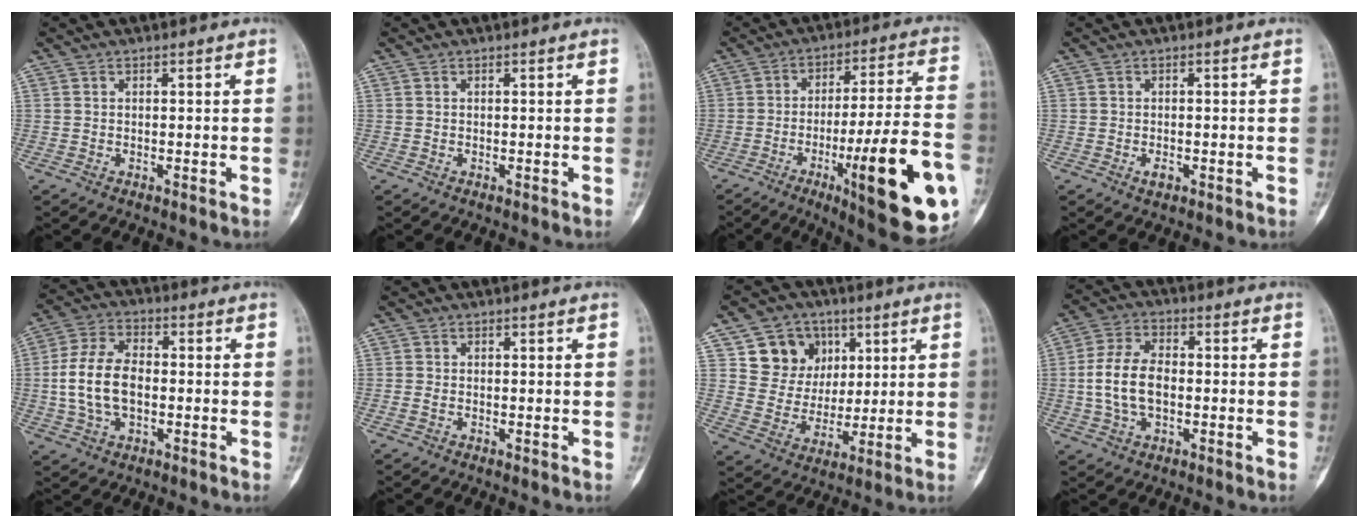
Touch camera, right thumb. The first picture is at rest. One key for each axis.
{"total": 0.0}
{"total": 24.3, "fx": -8.8, "fy": 4.7, "fz": 22.1, "tx": -0.287, "ty": 0.018, "tz": -0.121}
{"total": 1.7, "fx": -0.6, "fy": 1.1, "fz": 1.1, "tx": -0.015, "ty": 0.002, "tz": -0.009}
{"total": 11.7, "fx": -1.1, "fy": 7.2, "fz": 9.1, "tx": -0.176, "ty": 0.021, "tz": -0.025}
{"total": 0.9, "fx": -0.3, "fy": 0.6, "fz": 0.6, "tx": -0.020, "ty": 0.000, "tz": -0.007}
{"total": 12.1, "fx": 5.1, "fy": 10.3, "fz": 3.5, "tx": -0.015, "ty": -0.017, "tz": 0.094}
{"total": 10.0, "fx": -1.0, "fy": 6.1, "fz": 7.9, "tx": -0.153, "ty": 0.019, "tz": -0.023}